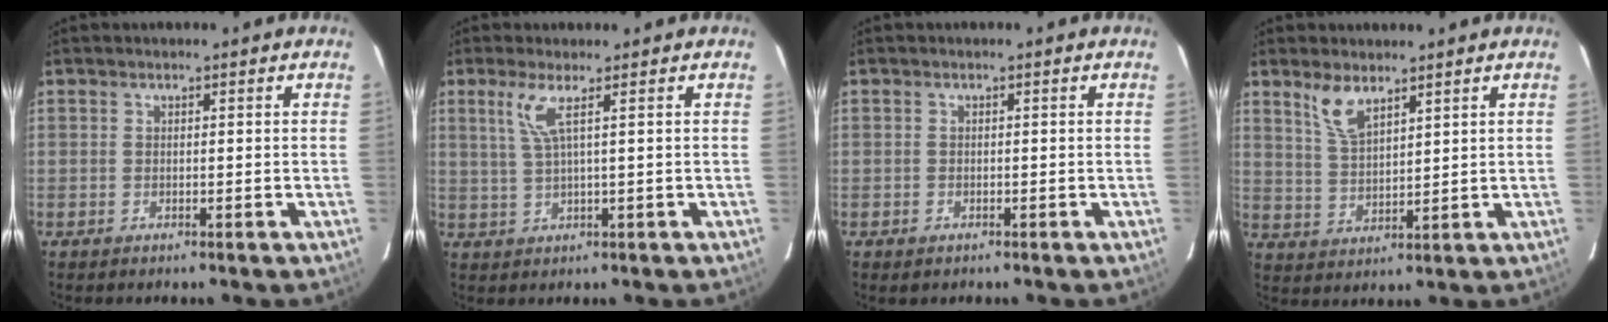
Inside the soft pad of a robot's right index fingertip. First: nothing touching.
{"total": 3.8, "force": [1.6, -0.5, 3.4], "torque": [-0.065, -0.001, 0.038]}
{"total": 1.2, "force": [-0.7, 0.8, 0.4], "torque": [-0.006, 0.000, -0.011]}
{"total": 6.1, "force": [4.3, 2.2, 3.7], "torque": [-0.071, 0.002, 0.092]}